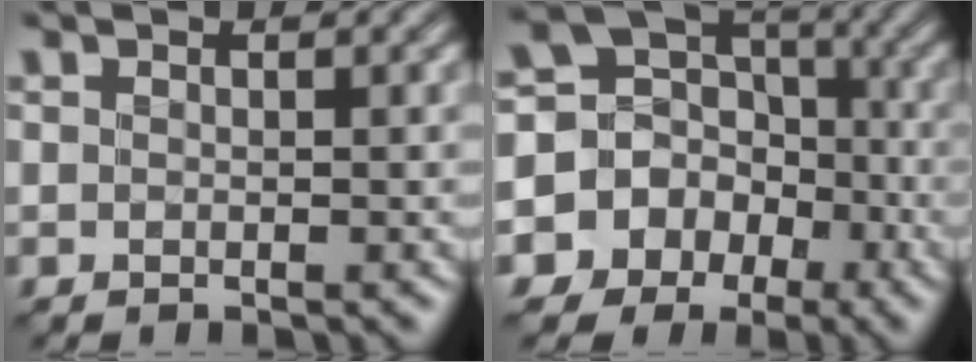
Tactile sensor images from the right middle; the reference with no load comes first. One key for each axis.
{"total": 12.1, "fx": -5.0, "fy": 10.7, "fz": 2.6, "tx": -0.071, "ty": -0.019, "tz": -0.089}